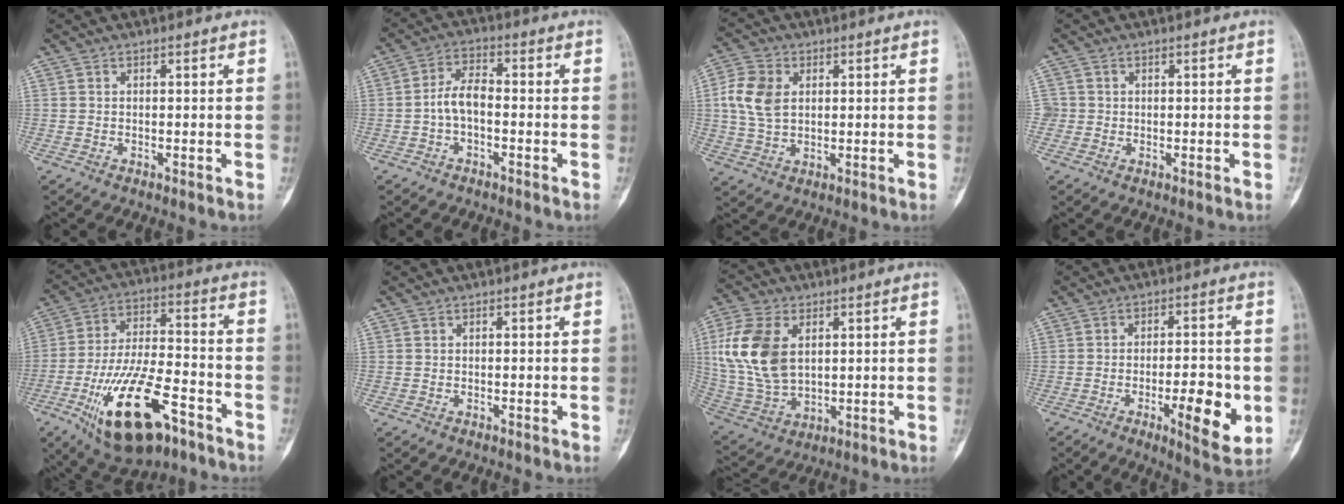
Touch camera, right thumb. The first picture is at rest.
{"total": 5.4, "force": [-1.2, 2.9, 4.4], "torque": [-0.077, 0.025, -0.033]}
{"total": 8.5, "force": [1.7, 5.9, 5.8], "torque": [-0.120, 0.003, 0.035]}
{"total": 1.8, "force": [0.2, 1.8, 0.2], "torque": [0.009, 0.004, 0.003]}
{"total": 20.9, "force": [-10.2, 8.7, 16.0], "torque": [-0.292, 0.051, -0.163]}
{"total": 0.0}
{"total": 15.7, "force": [3.5, 9.9, 11.6], "torque": [-0.238, -0.008, 0.078]}
{"total": 11.2, "force": [-2.9, 3.4, 10.3], "torque": [-0.135, 0.001, -0.039]}